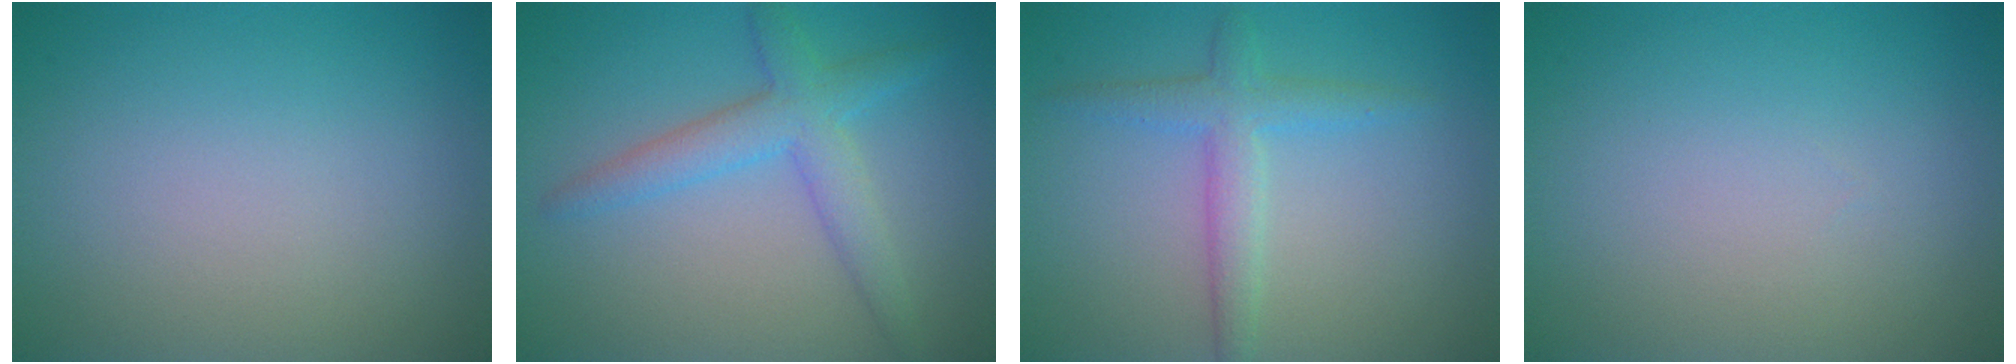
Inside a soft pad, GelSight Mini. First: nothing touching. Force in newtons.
{"total": 3.8, "press": 3.8, "slide": 0.1}
{"total": 2.8, "press": 2.8, "slide": 0.1}
{"total": 0.0}